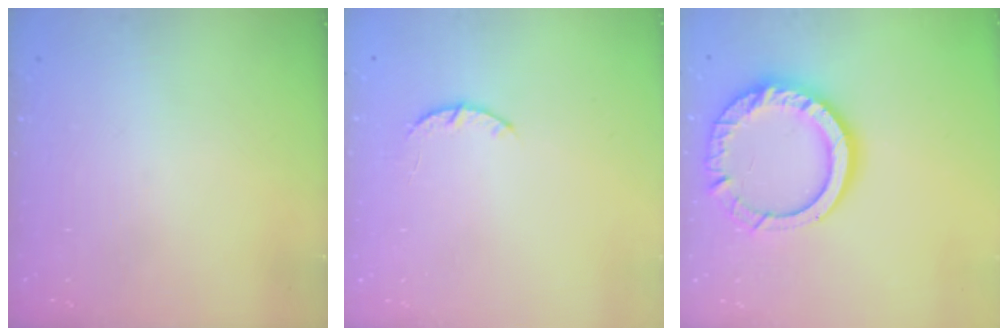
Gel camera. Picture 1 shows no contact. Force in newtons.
{"total": 3.0, "press": 2.9, "slide": 0.5}
{"total": 16.7, "press": 16.7, "slide": 1.4}